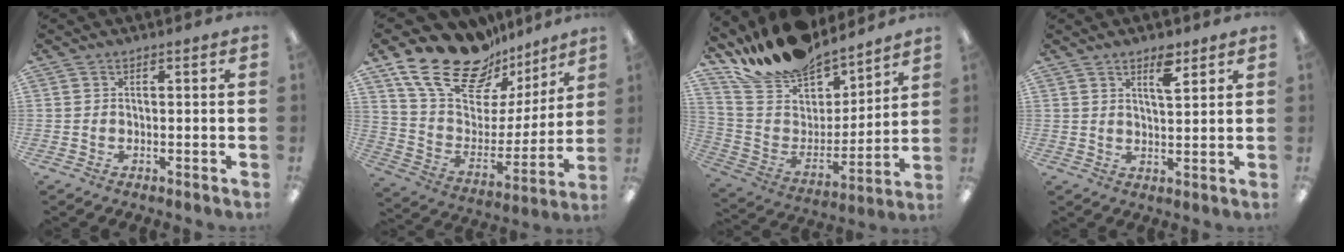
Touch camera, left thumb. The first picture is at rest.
{"total": 22.4, "force": [16.3, 11.7, 10.1], "torque": [-0.175, -0.109, 0.295]}
{"total": 18.8, "force": [16.8, 7.0, 4.9], "torque": [-0.114, -0.129, 0.303]}
{"total": 5.6, "force": [3.8, 1.9, 3.7], "torque": [-0.051, -0.016, 0.060]}